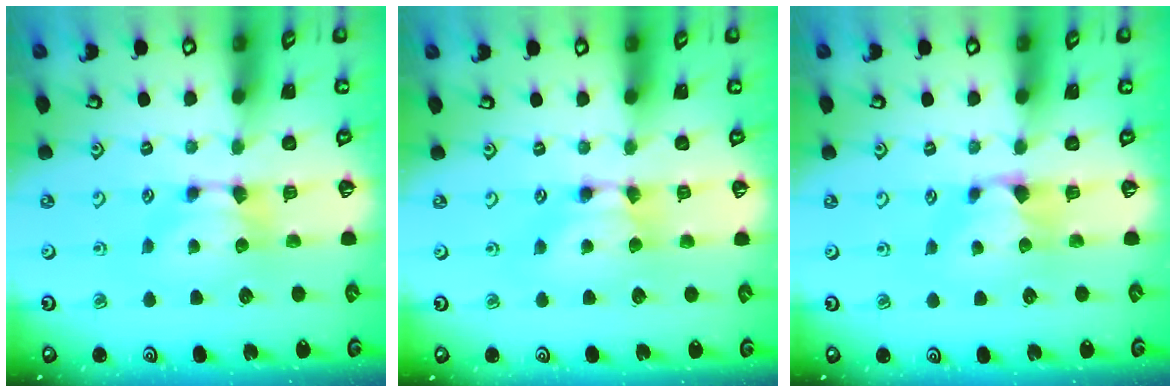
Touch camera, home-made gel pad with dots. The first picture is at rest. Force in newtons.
{"total": 1.6, "press": 1.5, "slide": 0.1}
{"total": 1.1, "press": 0.9, "slide": 0.7}